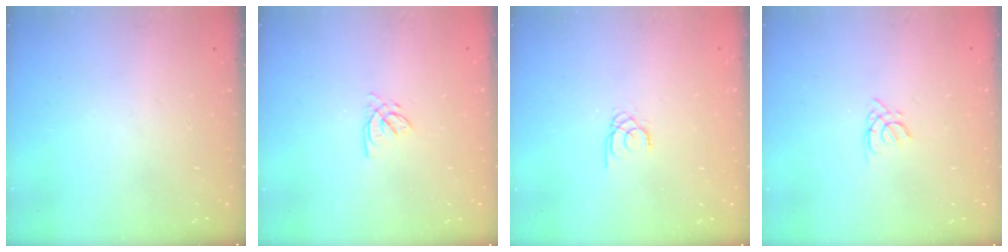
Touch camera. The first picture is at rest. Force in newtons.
{"total": 2.2, "press": 2.2, "slide": 0.3}
{"total": 1.3, "press": 1.3, "slide": 0.1}
{"total": 1.7, "press": 1.7, "slide": 0.3}